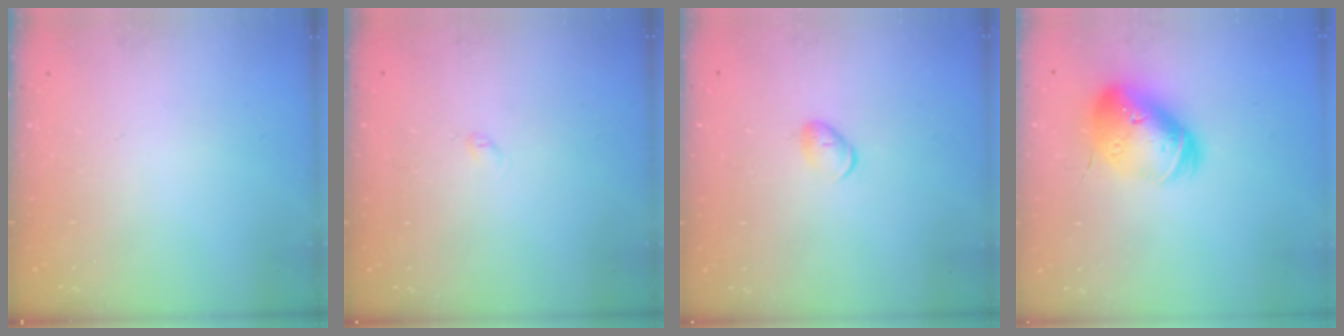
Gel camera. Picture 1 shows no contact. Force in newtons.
{"total": 2.4, "press": 2.3, "slide": 0.4}
{"total": 4.7, "press": 4.6, "slide": 0.8}
{"total": 19.6, "press": 19.4, "slide": 2.8}